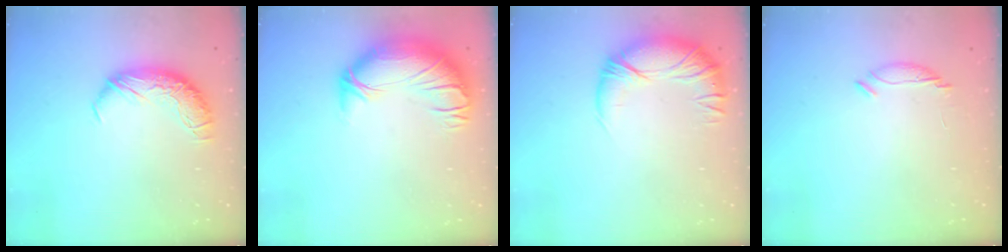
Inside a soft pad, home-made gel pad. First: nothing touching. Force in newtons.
{"total": 3.7, "press": 1.9, "slide": 3.2}
{"total": 3.1, "press": 1.0, "slide": 2.9}
{"total": 5.8, "press": 5.7, "slide": 1.1}